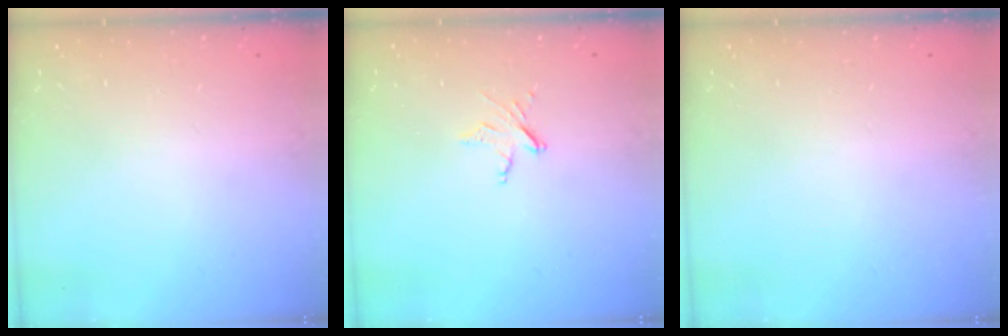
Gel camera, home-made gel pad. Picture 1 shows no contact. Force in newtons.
{"total": 3.6, "press": 3.6, "slide": 0.3}
{"total": 0.0}